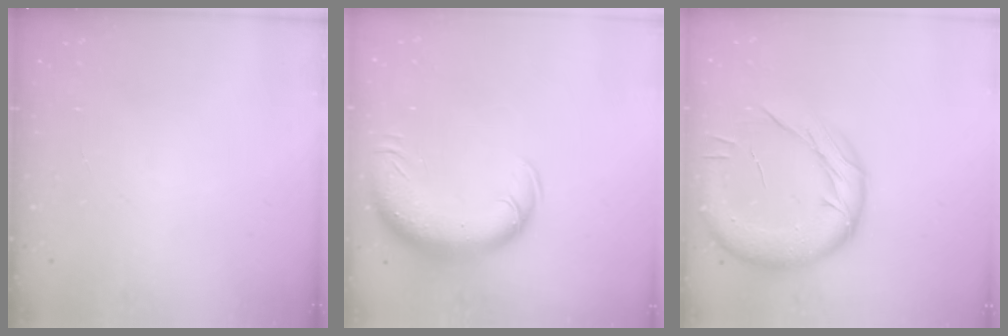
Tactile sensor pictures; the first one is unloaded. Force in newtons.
{"total": 15.2, "press": 14.8, "slide": 3.6}
{"total": 17.3, "press": 17.2, "slide": 1.6}